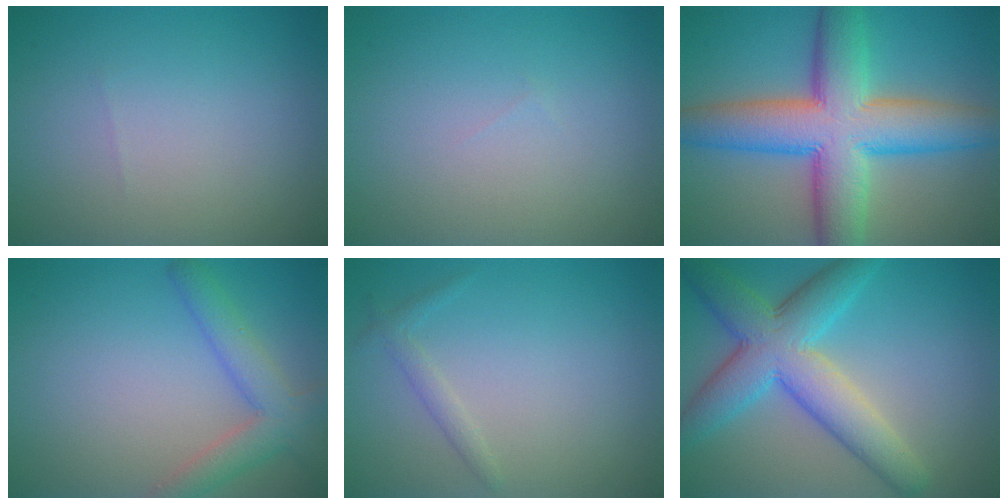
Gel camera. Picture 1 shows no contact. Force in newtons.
{"total": 0.0}
{"total": 11.5, "press": 11.5, "slide": 0.4}
{"total": 3.9, "press": 3.9, "slide": 0.3}
{"total": 1.3, "press": 1.3, "slide": 0.1}
{"total": 7.9, "press": 7.9, "slide": 0.2}